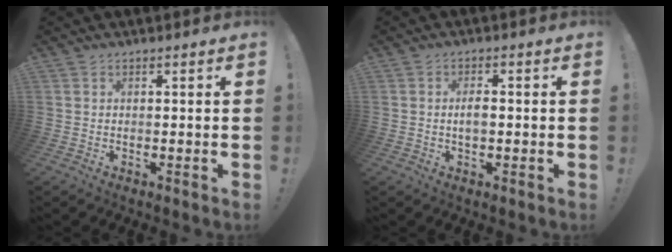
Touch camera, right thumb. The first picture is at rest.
{"total": 2.8, "force": [-0.2, 1.3, 2.5], "torque": [-0.031, 0.000, -0.009]}